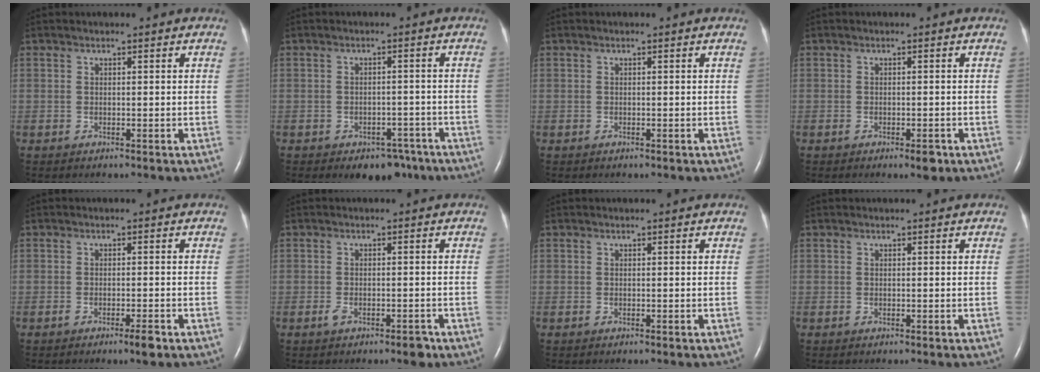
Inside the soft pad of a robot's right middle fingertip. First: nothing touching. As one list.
[{"total": 5.4, "force": [-3.9, 3.2, 2.1], "torque": [-0.017, 0.012, -0.045]}, {"total": 0.0}, {"total": 2.0, "force": [-1.2, 0.7, 1.5], "torque": [-0.022, -0.001, -0.013]}, {"total": 2.2, "force": [-1.5, 0.1, 1.6], "torque": [-0.029, -0.002, -0.023]}, {"total": 2.8, "force": [-1.7, 0.9, 2.0], "torque": [-0.035, 0.000, -0.026]}, {"total": 0.0}, {"total": 0.0}]